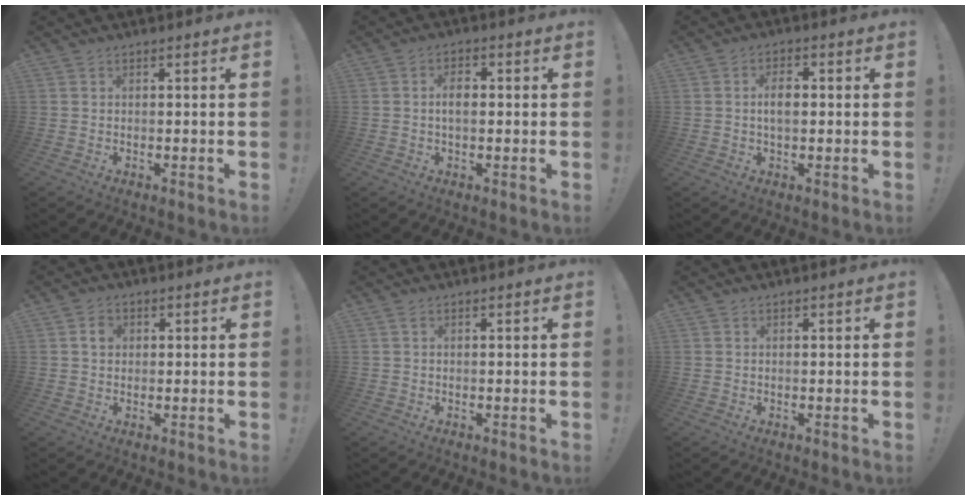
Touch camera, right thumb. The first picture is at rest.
{"total": 4.4, "force": [0.0, 2.3, 3.7], "torque": [-0.056, 0.006, -0.002]}
{"total": 5.0, "force": [0.2, 2.6, 4.2], "torque": [-0.066, 0.003, -0.004]}
{"total": 3.0, "force": [0.7, 2.4, 1.8], "torque": [-0.016, -0.002, 0.008]}
{"total": 0.7, "force": [0.3, 0.2, 0.7], "torque": [-0.016, 0.003, 0.004]}
{"total": 0.0}